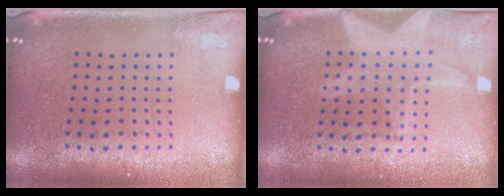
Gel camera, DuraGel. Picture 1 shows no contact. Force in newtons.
{"total": 2.9, "press": 2.9, "slide": 0.2}